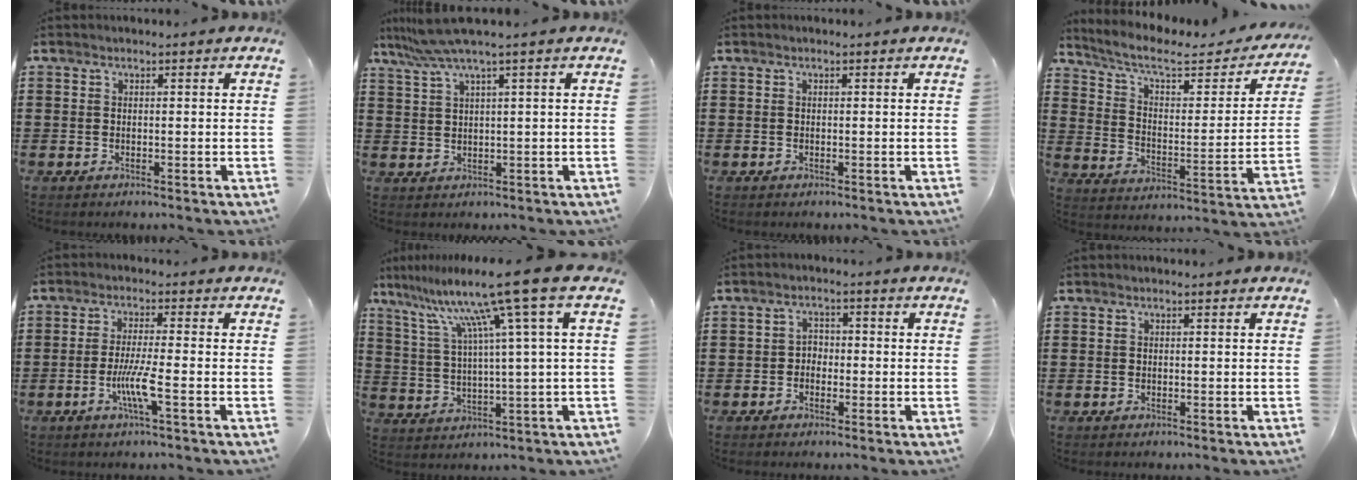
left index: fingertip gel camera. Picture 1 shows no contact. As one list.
[{"total": 5.2, "force": [3.0, -0.3, 4.2], "torque": [-0.097, -0.007, 0.052]}, {"total": 0.0}, {"total": 6.9, "force": [5.2, 1.7, 4.1], "torque": [-0.103, -0.029, 0.085]}, {"total": 5.7, "force": [-2.0, 0.2, 5.4], "torque": [-0.104, -0.012, -0.040]}, {"total": 12.5, "force": [7.1, -1.2, 10.2], "torque": [-0.226, -0.033, 0.102]}, {"total": 2.1, "force": [-1.1, 1.5, 0.9], "torque": [-0.021, 0.008, -0.027]}, {"total": 0.0}]